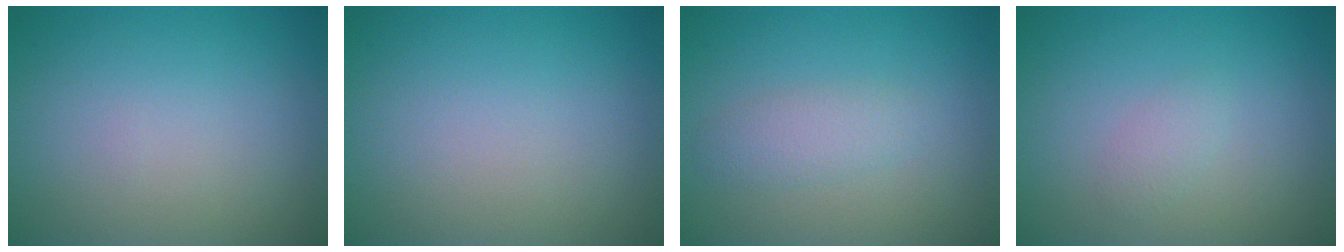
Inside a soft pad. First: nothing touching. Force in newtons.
{"total": 0.0}
{"total": 2.0, "press": 2.0, "slide": 0.1}
{"total": 1.0, "press": 1.0, "slide": 0.1}